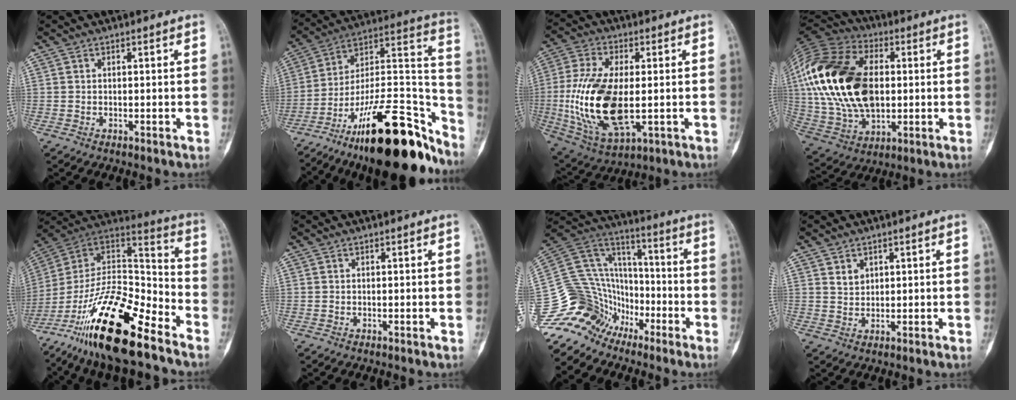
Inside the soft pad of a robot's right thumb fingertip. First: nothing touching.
{"total": 29.4, "force": [-19.7, 9.5, 19.7], "torque": [-0.219, 0.109, -0.316]}
{"total": 18.9, "force": [-1.6, 9.2, 16.5], "torque": [-0.342, -0.009, -0.016]}
{"total": 26.6, "force": [2.2, 16.4, 20.9], "torque": [-0.419, -0.006, 0.040]}
{"total": 25.9, "force": [-16.2, 8.2, 18.5], "torque": [-0.334, 0.071, -0.279]}
{"total": 0.0}
{"total": 18.5, "force": [-13.2, 12.2, 4.6], "torque": [-0.086, 0.111, -0.252]}
{"total": 2.2, "force": [1.2, 1.6, 0.9], "torque": [-0.008, -0.010, 0.025]}